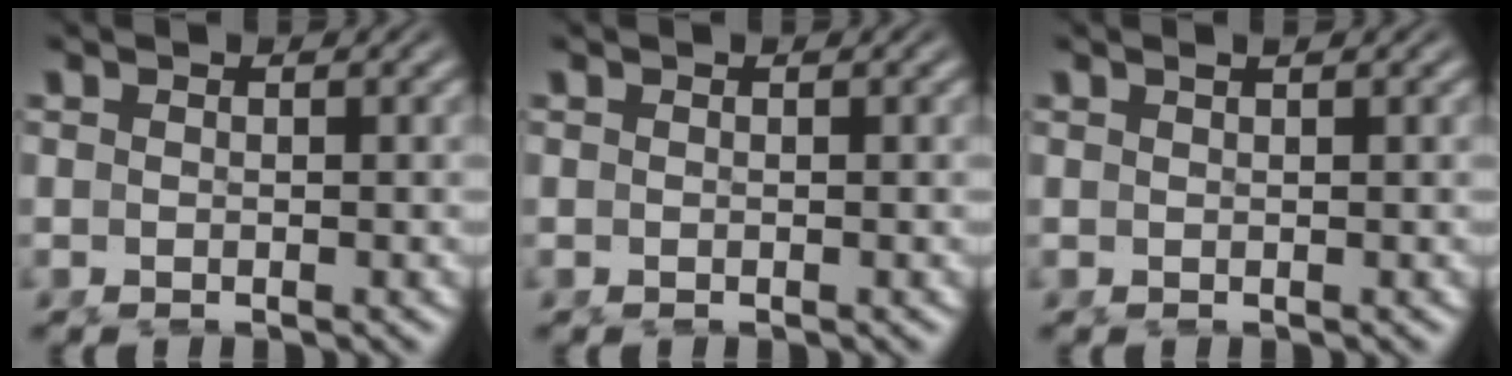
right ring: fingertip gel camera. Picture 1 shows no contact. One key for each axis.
{"total": 0.0}
{"total": 0.5, "fx": 0.4, "fy": -0.1, "fz": 0.3, "tx": -0.004, "ty": 0.002, "tz": 0.010}